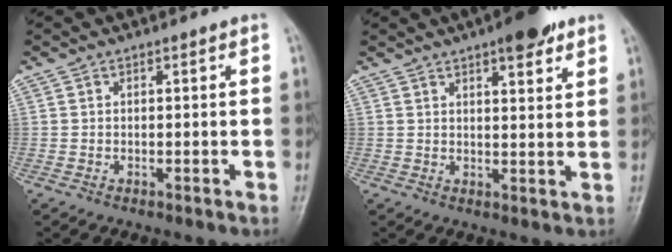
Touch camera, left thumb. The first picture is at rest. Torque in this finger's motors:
{"motor_torque": [0.86, 0.54, 0.82, -0.48, 0.07]}